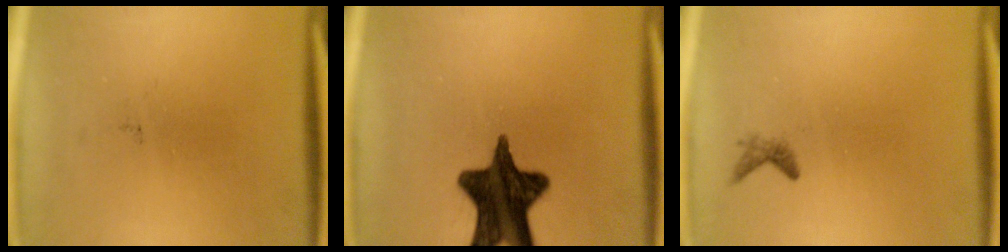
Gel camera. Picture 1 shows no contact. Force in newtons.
{"total": 15.1}
{"total": 0.9}